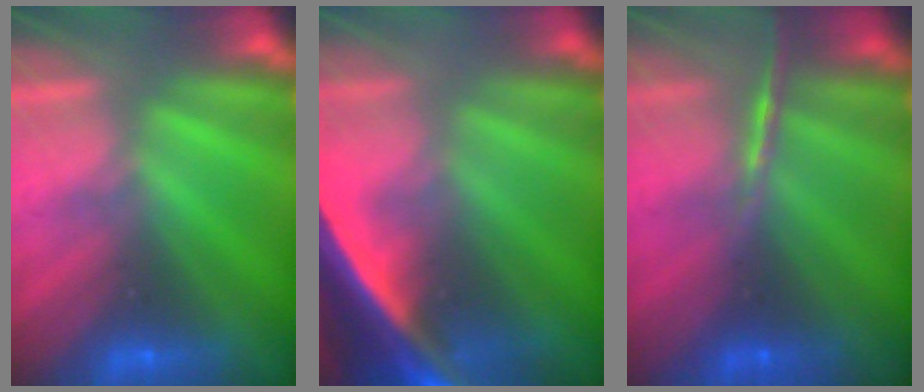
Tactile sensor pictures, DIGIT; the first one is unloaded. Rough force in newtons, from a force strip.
{"total": 6.9}
{"total": 1.5}